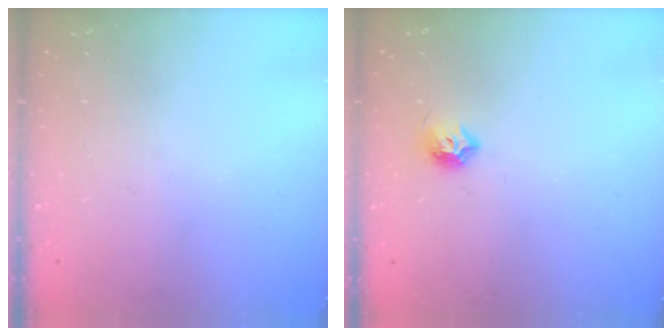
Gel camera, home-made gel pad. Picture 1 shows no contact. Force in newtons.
{"total": 6.8, "press": 6.7, "slide": 0.8}